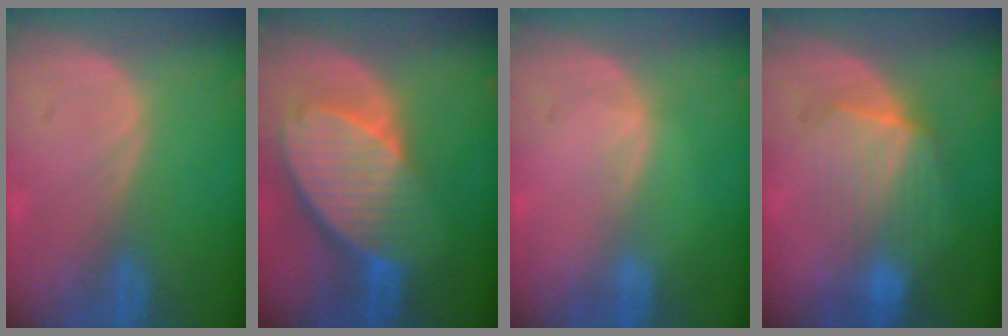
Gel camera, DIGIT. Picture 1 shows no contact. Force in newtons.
{"total": 10.3, "press": 8.9, "slide": 5.2}
{"total": 0.6, "press": 0.5, "slide": 0.2}
{"total": 6.9, "press": 6.9, "slide": 1.1}